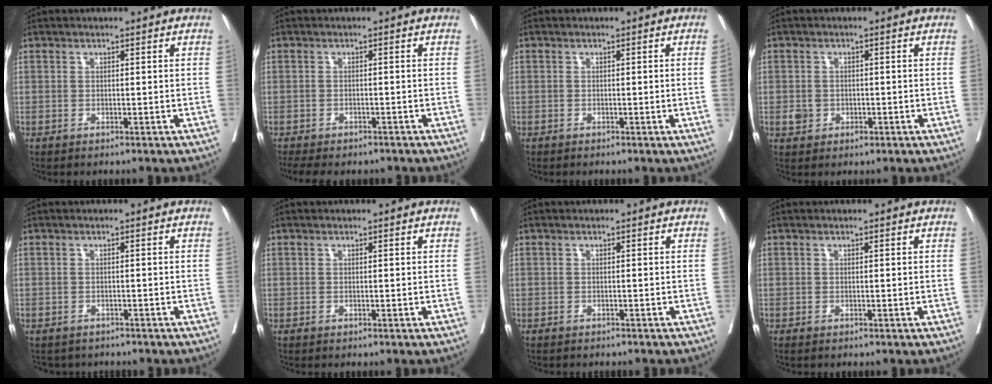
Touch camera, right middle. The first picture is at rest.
{"total": 7.6, "force": [-6.5, 2.7, 2.9], "torque": [-0.045, -0.004, -0.088]}
{"total": 1.0, "force": [-0.2, -0.4, 0.9], "torque": [-0.013, -0.002, -0.002]}
{"total": 2.3, "force": [-0.7, 2.0, 1.0], "torque": [-0.014, 0.004, -0.002]}
{"total": 3.4, "force": [-3.1, 1.4, 0.1], "torque": [-0.005, -0.002, -0.041]}
{"total": 0.0}
{"total": 2.8, "force": [-2.5, 0.7, 0.8], "torque": [-0.020, -0.006, -0.031]}
{"total": 0.0}